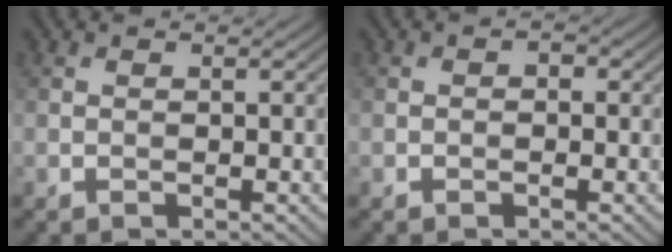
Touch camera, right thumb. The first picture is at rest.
{"total": 0.9, "force": [-0.2, 0.8, 0.5], "torque": [-0.006, -0.002, -0.008]}